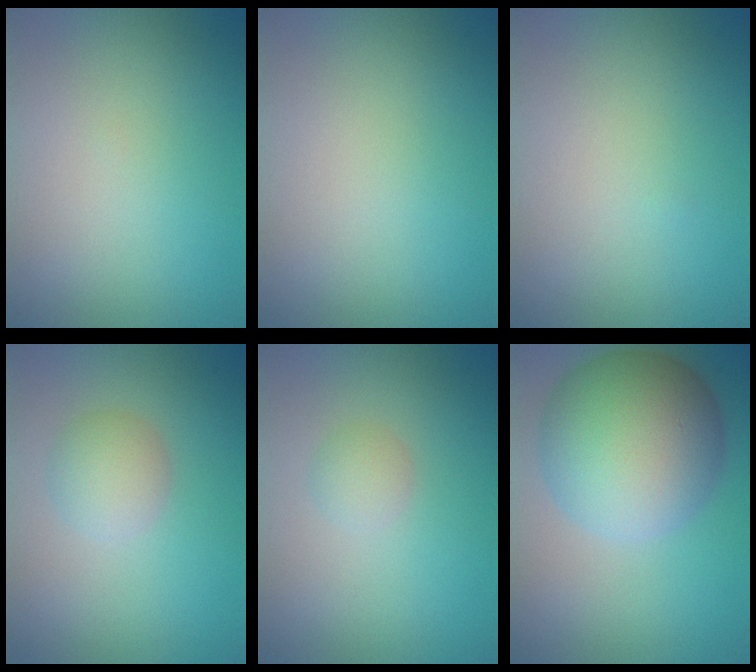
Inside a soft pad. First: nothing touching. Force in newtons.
{"total": 0.0}
{"total": 0.0}
{"total": 2.5, "press": 2.4, "slide": 0.2}
{"total": 1.3, "press": 1.3, "slide": 0.1}
{"total": 11.0, "press": 11.0, "slide": 0.4}